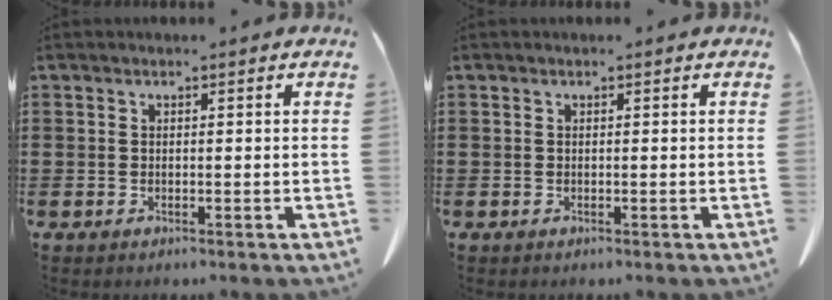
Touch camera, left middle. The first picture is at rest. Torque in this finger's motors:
{"motor_torque": [0.12, -0.13, 0.03, 0.01]}